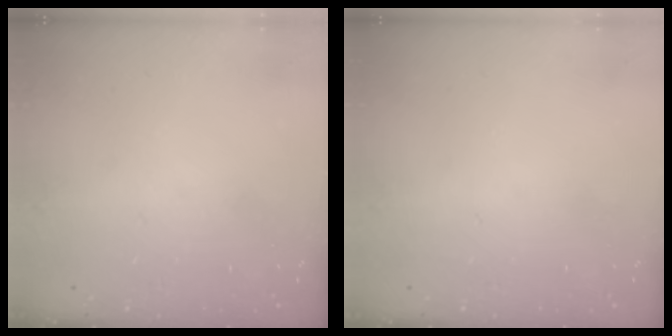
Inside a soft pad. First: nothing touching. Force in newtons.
{"total": 0.0}